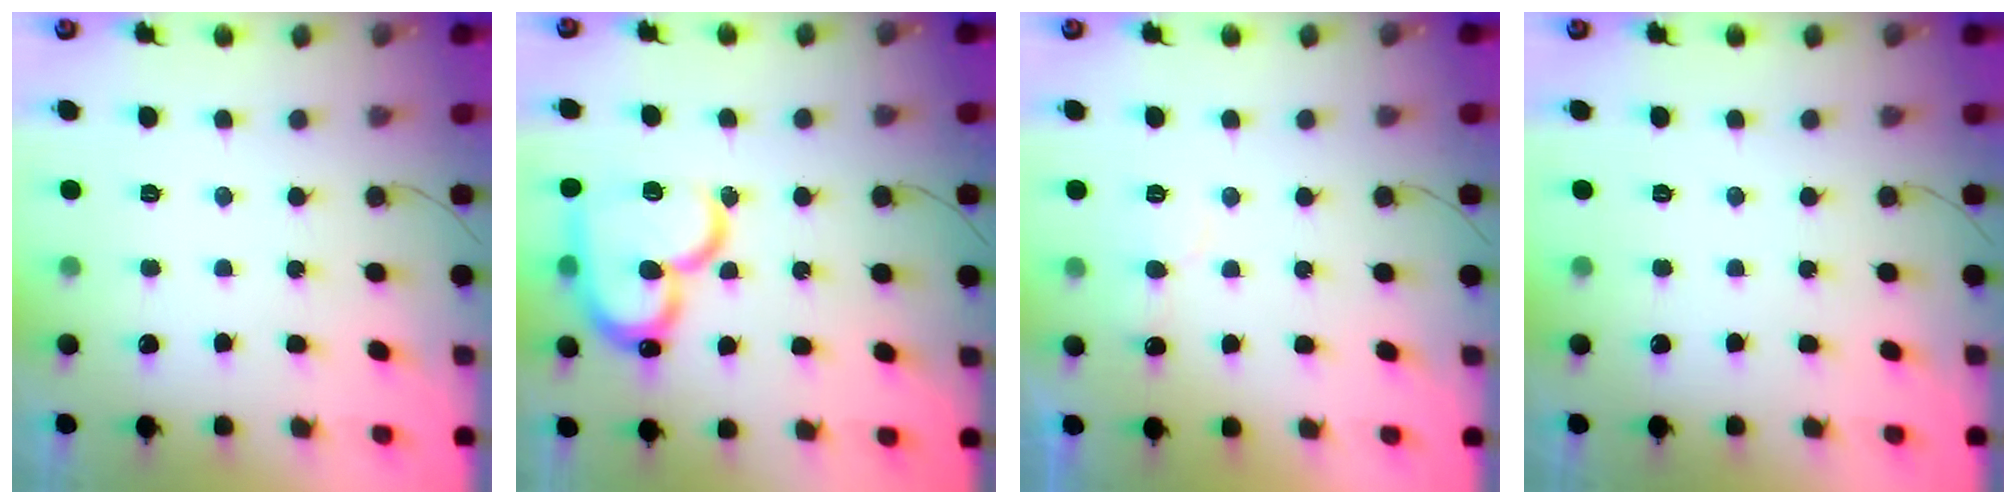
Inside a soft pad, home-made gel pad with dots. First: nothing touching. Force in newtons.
{"total": 21.1, "press": 20.9, "slide": 2.7}
{"total": 5.1, "press": 5.1, "slide": 0.3}
{"total": 0.0}